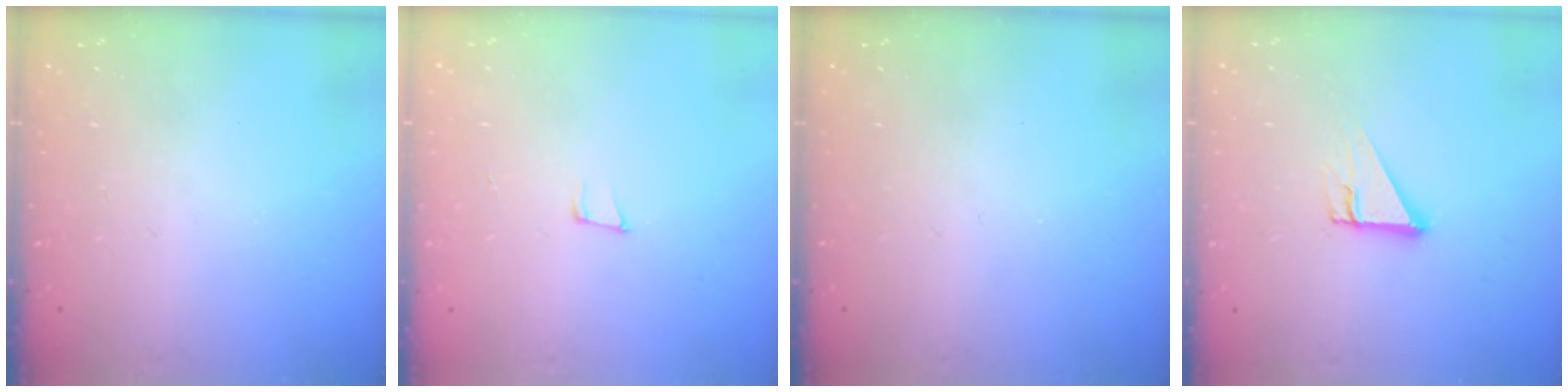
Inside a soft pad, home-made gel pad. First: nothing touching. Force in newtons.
{"total": 5.9, "press": 5.2, "slide": 2.8}
{"total": 0.0}
{"total": 4.3, "press": 4.3, "slide": 0.4}